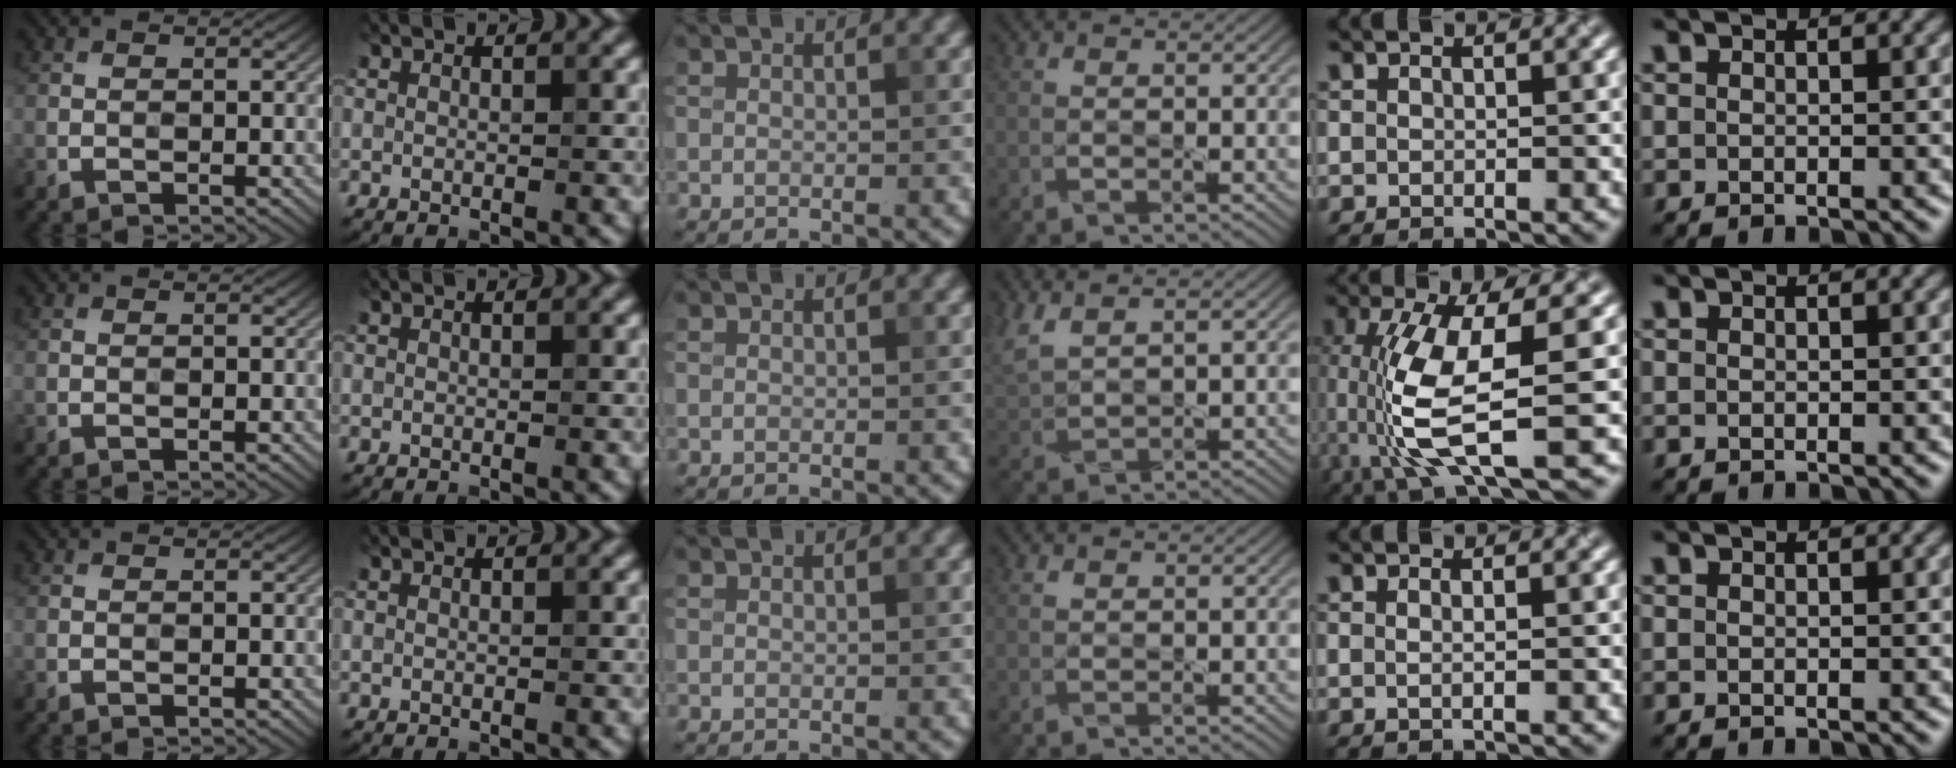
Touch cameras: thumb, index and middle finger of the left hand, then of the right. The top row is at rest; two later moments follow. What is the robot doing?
{"motion": "lift_and_place", "object": "knife"}